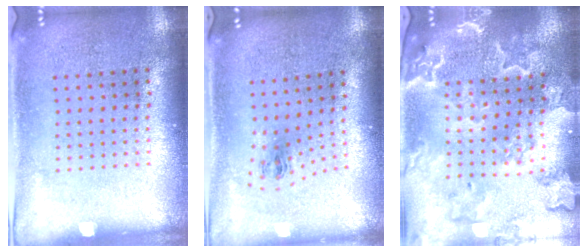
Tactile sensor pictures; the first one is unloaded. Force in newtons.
{"total": 1.1, "press": 0.4, "slide": 1.0}
{"total": 3.5, "press": 3.1, "slide": 1.6}